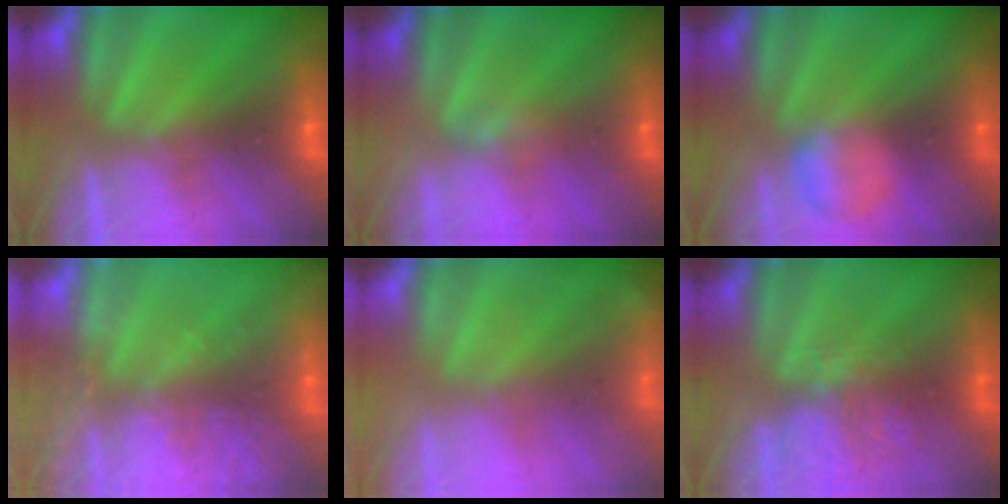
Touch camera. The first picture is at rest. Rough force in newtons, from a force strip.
{"total": 2.3}
{"total": 2.3}
{"total": 11.8}
{"total": 1.6}
{"total": 3.5}